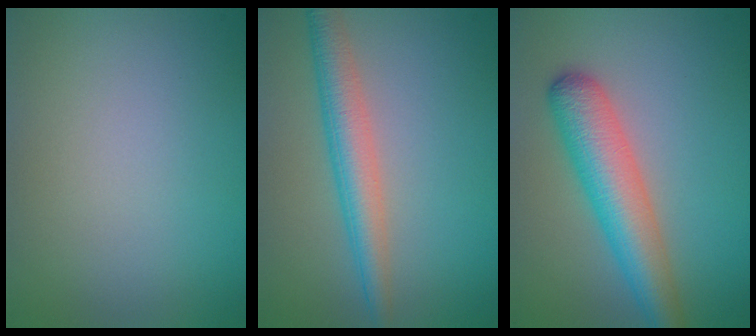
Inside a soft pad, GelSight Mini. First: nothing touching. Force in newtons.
{"total": 4.1, "press": 4.1, "slide": 0.0}
{"total": 5.7, "press": 5.7, "slide": 0.2}